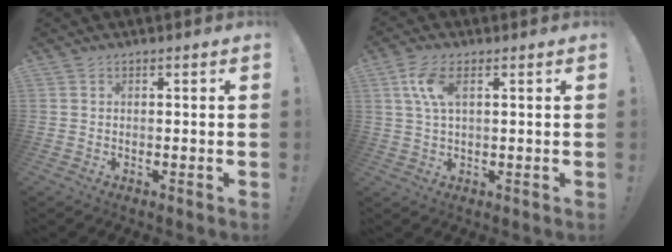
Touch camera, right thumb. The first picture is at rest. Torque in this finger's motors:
{"motor_torque": [1.41, 1.29, 0.71, -0.25, 0.03]}